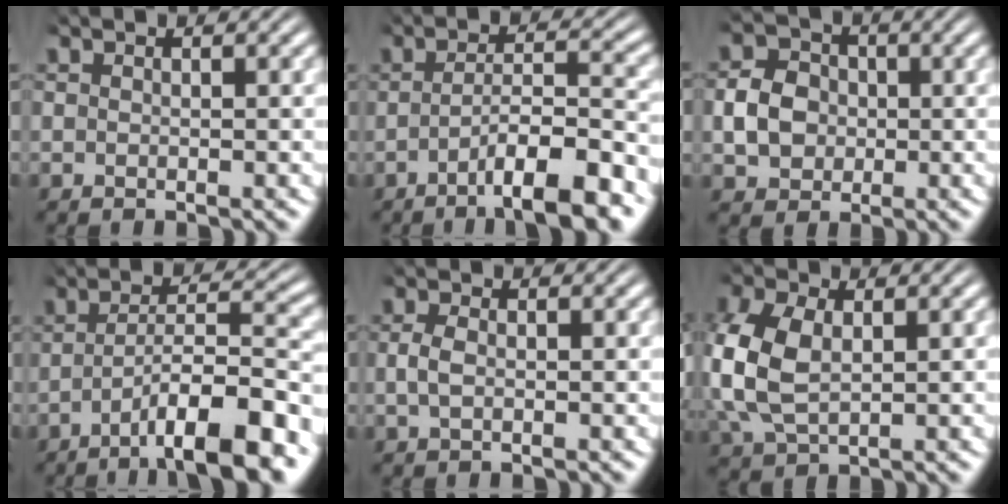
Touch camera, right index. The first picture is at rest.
{"total": 6.8, "force": [-4.0, 1.3, 5.3], "torque": [-0.074, 0.000, -0.061]}
{"total": 4.2, "force": [-0.3, 3.5, 2.2], "torque": [-0.035, -0.003, -0.003]}
{"total": 7.8, "force": [-3.9, 1.6, 6.6], "torque": [-0.095, 0.003, -0.058]}
{"total": 1.2, "force": [-0.2, 0.5, 1.1], "torque": [-0.030, -0.003, -0.002]}
{"total": 6.9, "force": [0.3, 5.2, 4.5], "torque": [-0.139, -0.020, 0.022]}